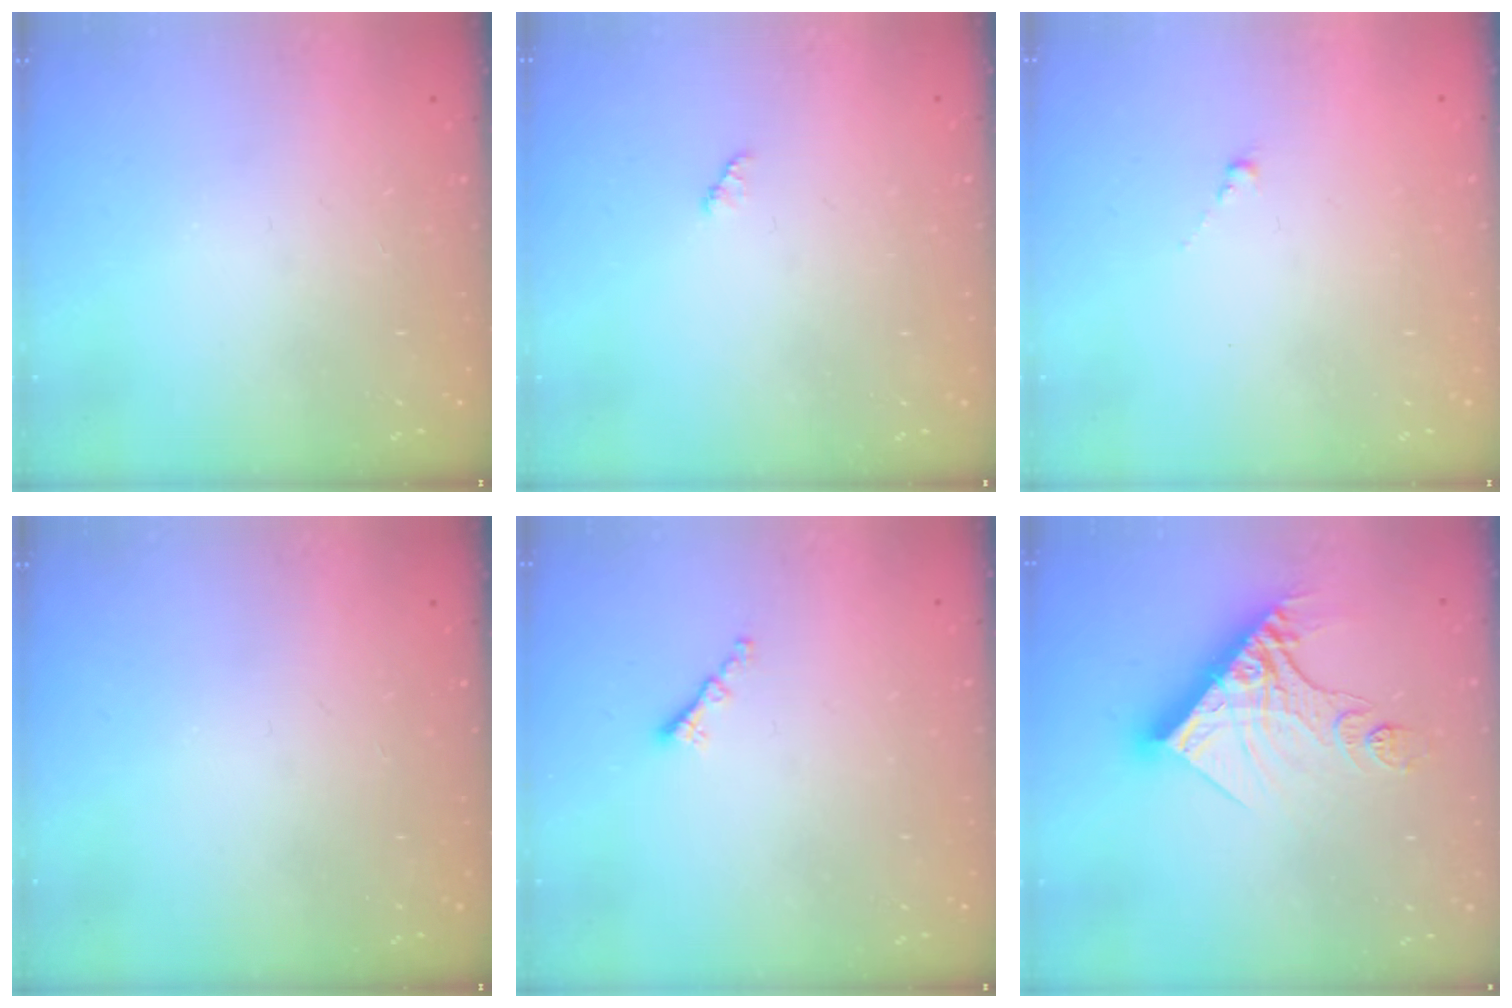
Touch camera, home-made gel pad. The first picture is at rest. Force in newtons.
{"total": 1.3, "press": 1.3, "slide": 0.2}
{"total": 0.0}
{"total": 0.0}
{"total": 1.3, "press": 1.2, "slide": 0.5}
{"total": 15.5, "press": 15.4, "slide": 1.4}